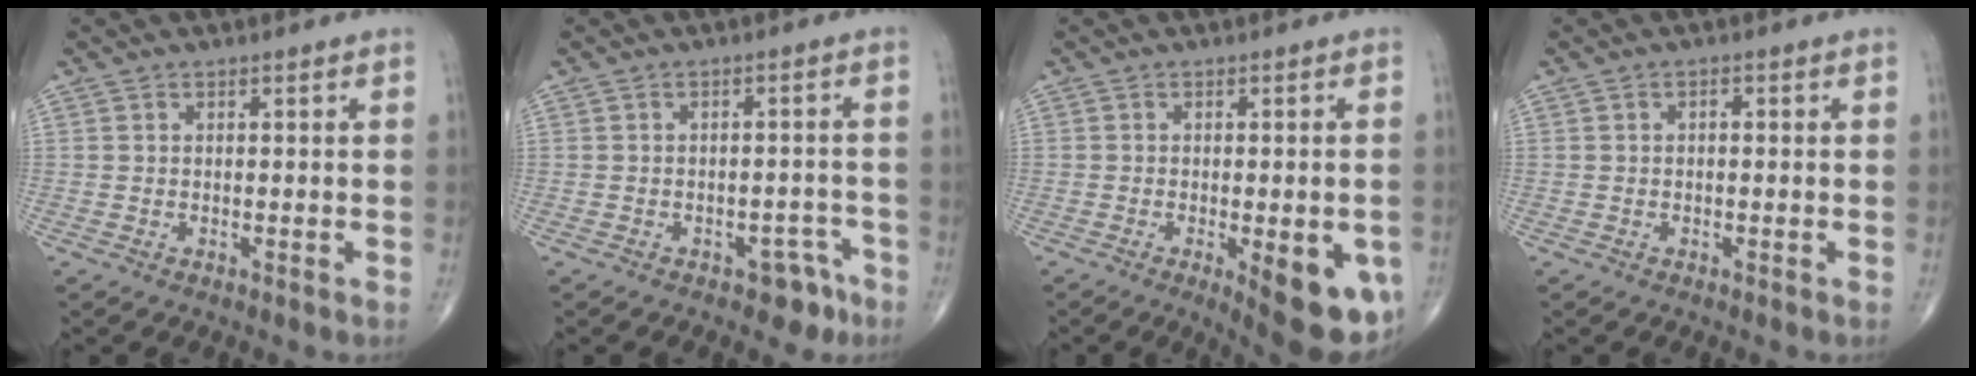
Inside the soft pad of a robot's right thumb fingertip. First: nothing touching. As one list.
[{"total": 4.7, "force": [-3.0, 2.8, 2.2], "torque": [-0.006, 0.029, -0.036]}, {"total": 13.0, "force": [-4.3, 4.4, 11.4], "torque": [-0.114, -0.006, -0.043]}, {"total": 0.9, "force": [0.1, 0.5, 0.8], "torque": [-0.010, 0.004, -0.001]}]